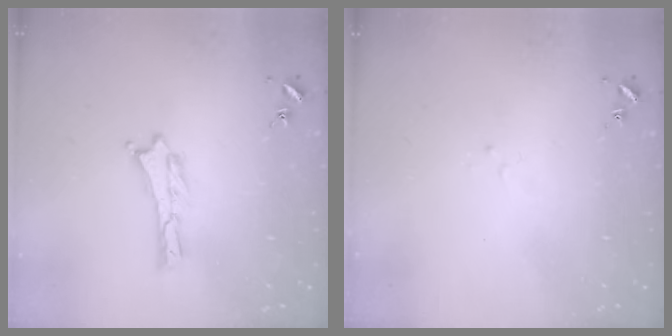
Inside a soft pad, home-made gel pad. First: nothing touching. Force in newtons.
{"total": 1.1, "press": 1.0, "slide": 0.2}